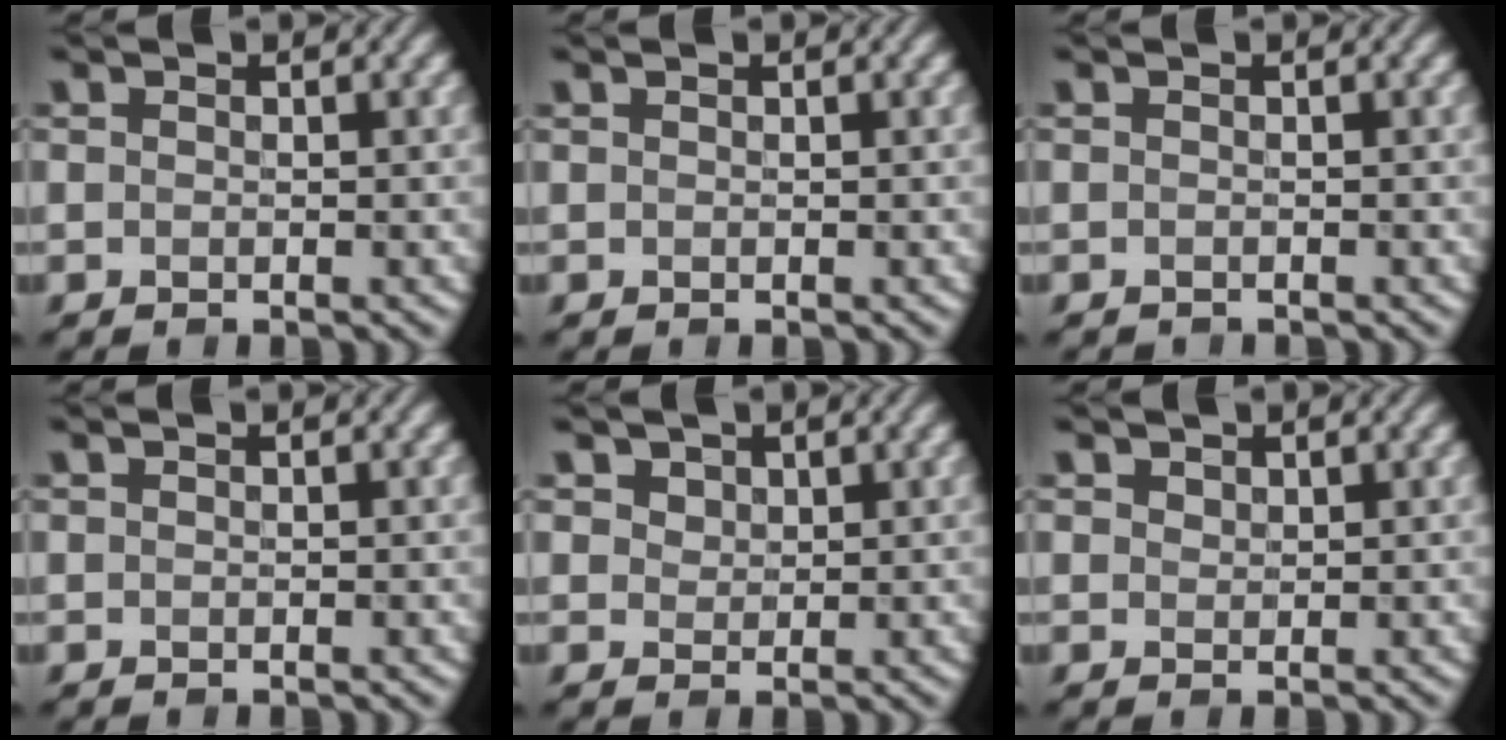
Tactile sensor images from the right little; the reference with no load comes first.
{"total": 0.0}
{"total": 0.5, "force": [-0.5, 0.0, 0.1], "torque": [0.002, -0.005, -0.013]}
{"total": 0.0}
{"total": 1.8, "force": [1.3, 1.1, 0.5], "torque": [-0.019, -0.006, 0.034]}
{"total": 1.0, "force": [0.9, 0.4, 0.2], "torque": [-0.006, 0.001, 0.024]}